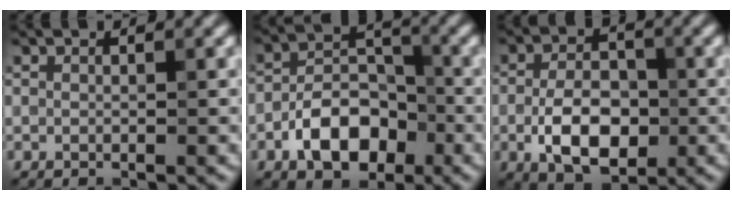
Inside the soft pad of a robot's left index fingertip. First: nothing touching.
{"total": 6.1, "force": [-2.7, 3.7, 4.0], "torque": [-0.059, 0.006, -0.053]}
{"total": 6.1, "force": [-1.4, 3.6, 4.7], "torque": [-0.084, -0.002, -0.029]}